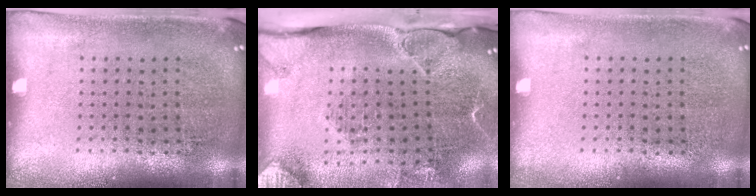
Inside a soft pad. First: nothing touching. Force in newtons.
{"total": 3.0, "press": 2.3, "slide": 1.9}
{"total": 0.0}